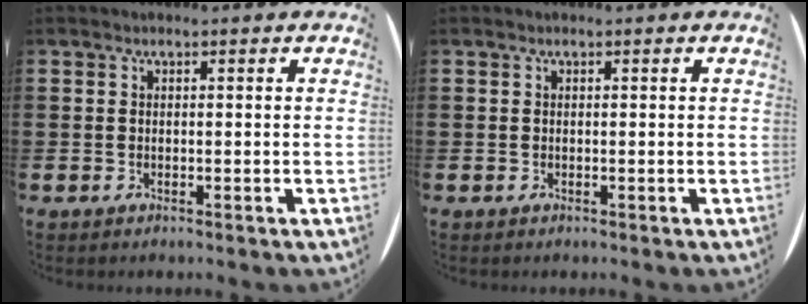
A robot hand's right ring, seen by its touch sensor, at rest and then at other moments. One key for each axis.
{"total": 0.0}